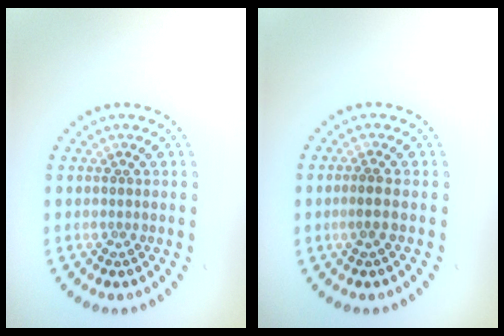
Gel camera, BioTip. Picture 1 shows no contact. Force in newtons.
{"total": 1.1, "press": 1.0, "slide": 0.5}